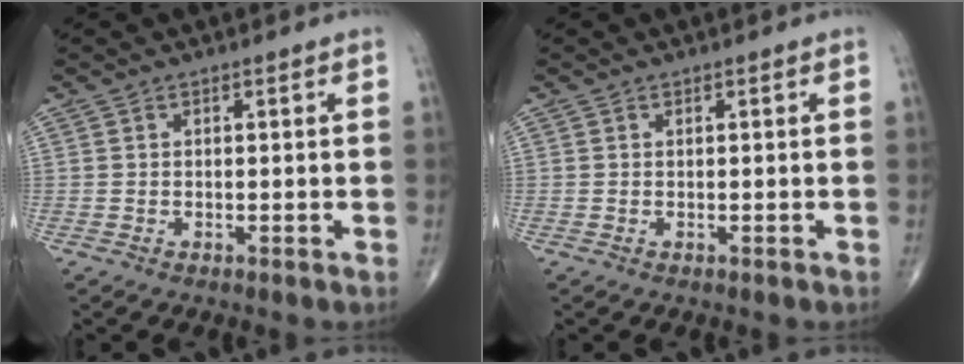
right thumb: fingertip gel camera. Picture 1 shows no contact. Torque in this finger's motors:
{"motor_torque": [1.69, 3.33, 0.04, -0.16, -0.01]}